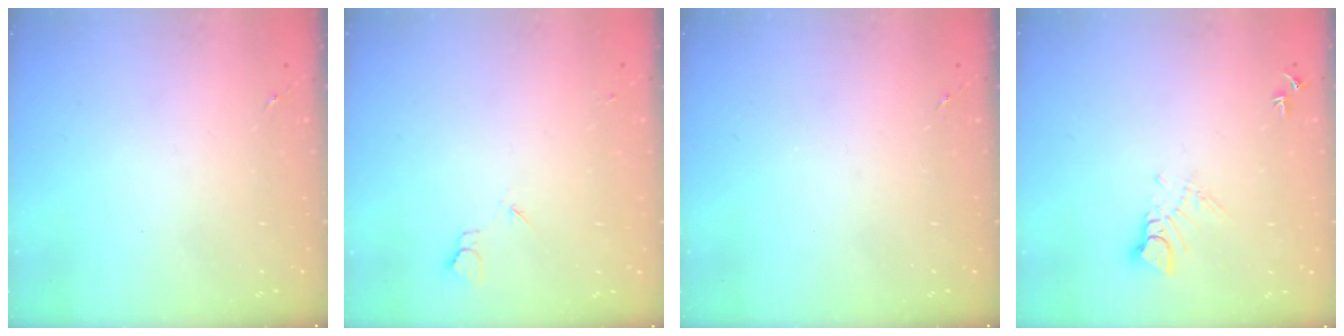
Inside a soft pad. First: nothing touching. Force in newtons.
{"total": 3.2, "press": 3.2, "slide": 0.4}
{"total": 0.0}
{"total": 7.2, "press": 7.2, "slide": 0.8}